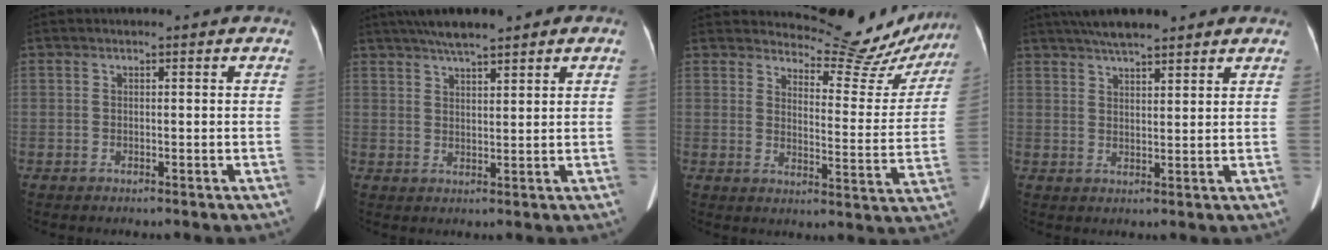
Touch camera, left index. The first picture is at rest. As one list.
[{"total": 7.3, "force": [5.7, 1.0, 4.4], "torque": [-0.070, 0.023, 0.093]}, {"total": 13.8, "force": [13.4, 3.0, 1.1], "torque": [0.003, -0.056, 0.149]}, {"total": 9.4, "force": [7.8, 1.7, 4.9], "torque": [-0.072, 0.028, 0.121]}]